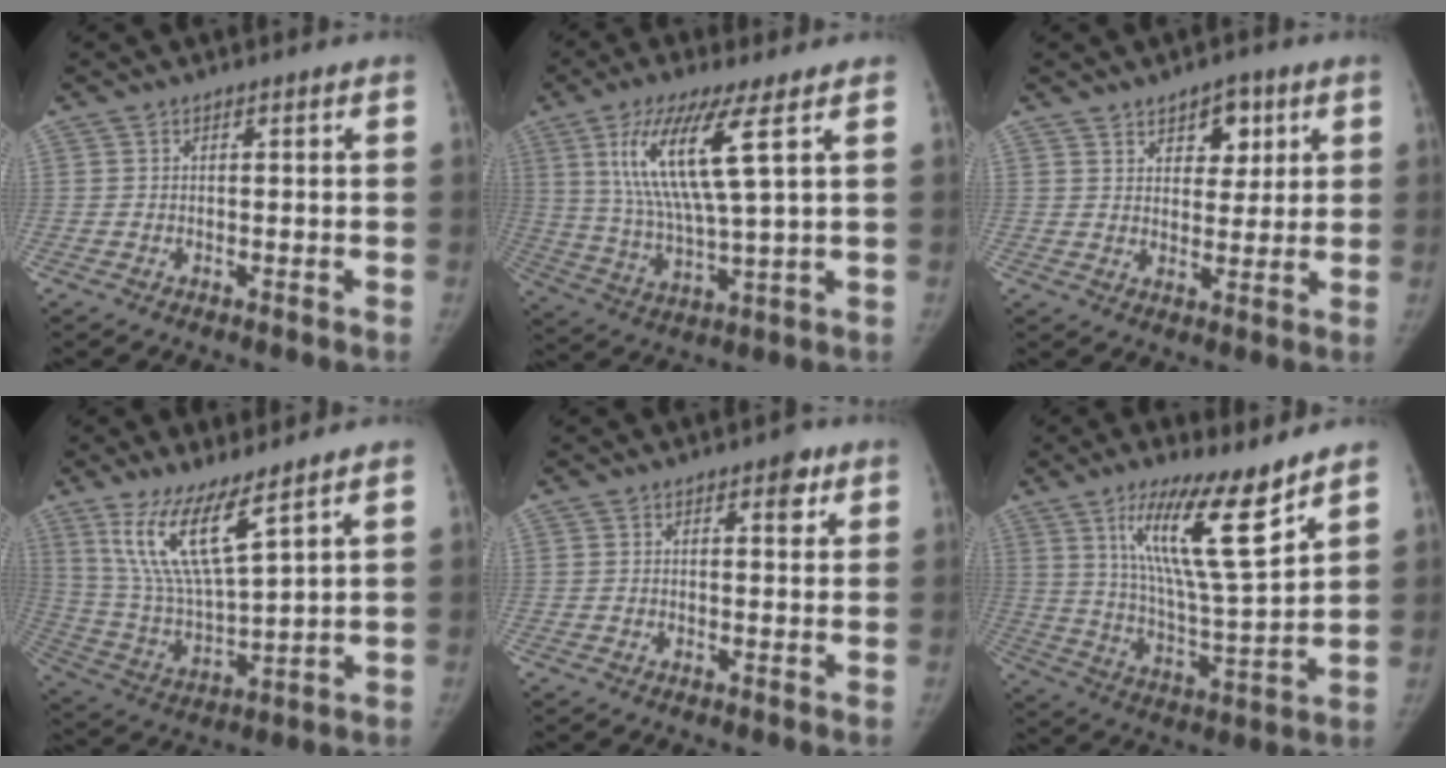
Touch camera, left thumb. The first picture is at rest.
{"total": 14.6, "force": [5.7, 2.4, 13.3], "torque": [-0.281, -0.029, 0.112]}
{"total": 6.7, "force": [3.4, 4.2, 3.9], "torque": [-0.021, -0.017, 0.049]}
{"total": 13.7, "force": [8.2, 3.0, 10.6], "torque": [-0.207, -0.049, 0.178]}
{"total": 2.9, "force": [1.6, 1.5, 2.0], "torque": [-0.010, -0.005, 0.018]}
{"total": 16.3, "force": [9.8, 2.5, 12.8], "torque": [-0.208, -0.067, 0.184]}